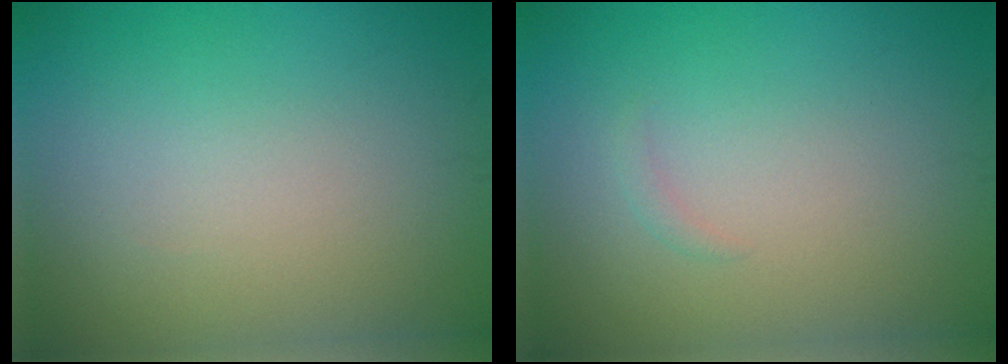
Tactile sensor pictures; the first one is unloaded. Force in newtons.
{"total": 0.6, "press": 0.6, "slide": 0.1}